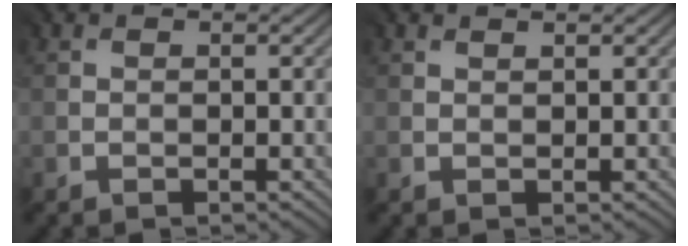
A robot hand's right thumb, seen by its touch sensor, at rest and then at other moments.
{"total": 0.7, "force": [0.7, 0.1, 0.1], "torque": [-0.005, 0.001, 0.016]}